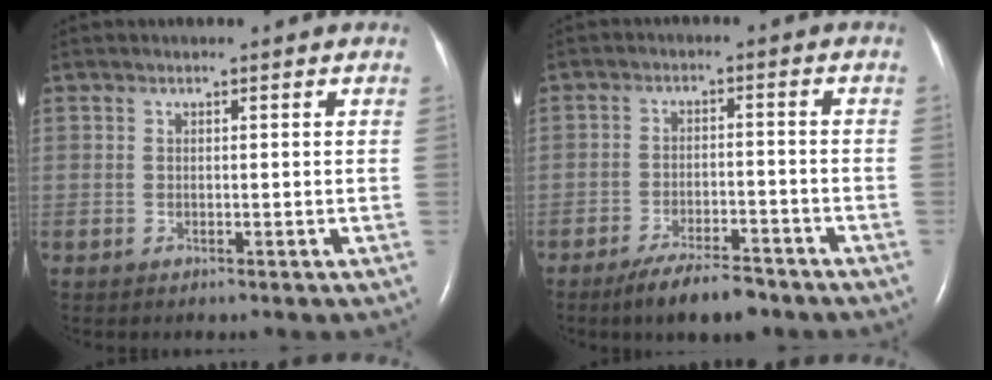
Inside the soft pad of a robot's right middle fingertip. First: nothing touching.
{"total": 7.5, "force": [-5.8, 1.8, 4.3], "torque": [-0.076, -0.010, -0.097]}